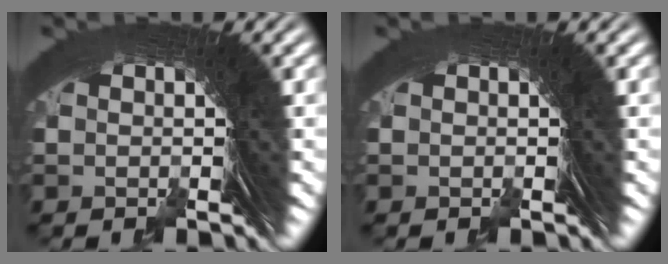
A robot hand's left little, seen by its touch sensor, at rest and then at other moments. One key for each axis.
{"total": 0.0}